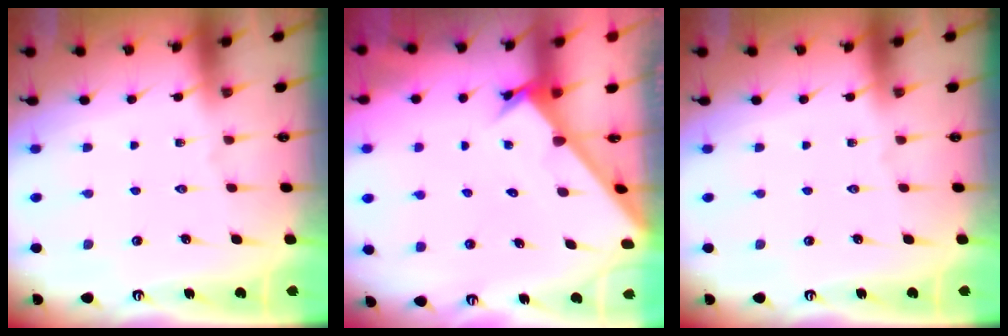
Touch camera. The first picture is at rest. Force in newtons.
{"total": 2.6, "press": 2.6, "slide": 0.3}
{"total": 0.0}